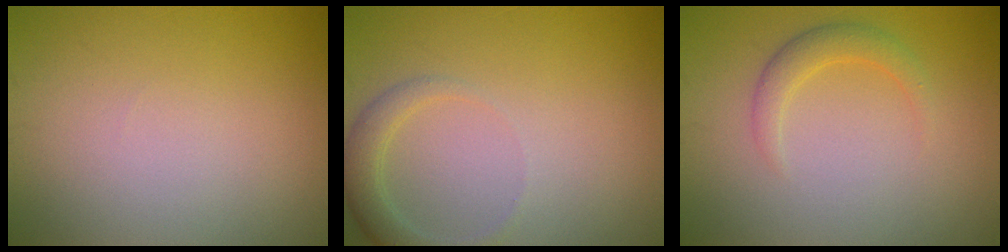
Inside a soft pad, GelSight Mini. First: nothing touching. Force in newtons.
{"total": 2.2, "press": 2.2, "slide": 0.2}
{"total": 2.0, "press": 2.0, "slide": 0.1}